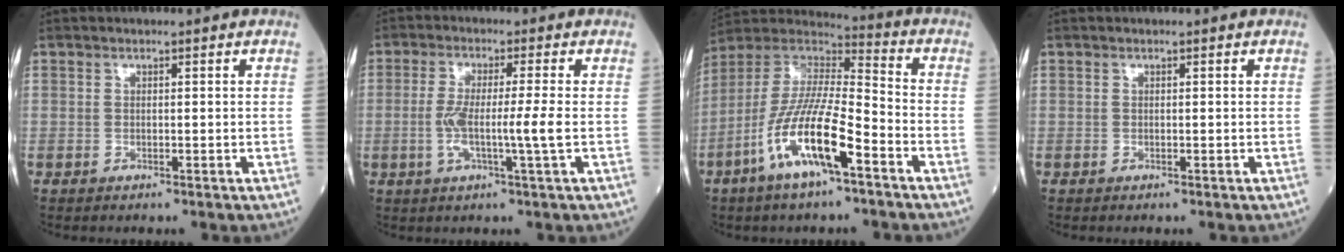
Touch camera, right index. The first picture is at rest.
{"total": 6.5, "force": [-1.1, -0.5, 6.3], "torque": [-0.125, -0.005, -0.021]}
{"total": 15.0, "force": [-7.0, 2.4, 13.0], "torque": [-0.263, -0.009, -0.135]}
{"total": 0.0}